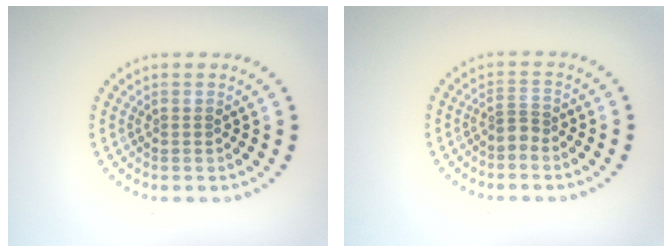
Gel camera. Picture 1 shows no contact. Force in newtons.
{"total": 1.3, "press": 0.8, "slide": 1.0}